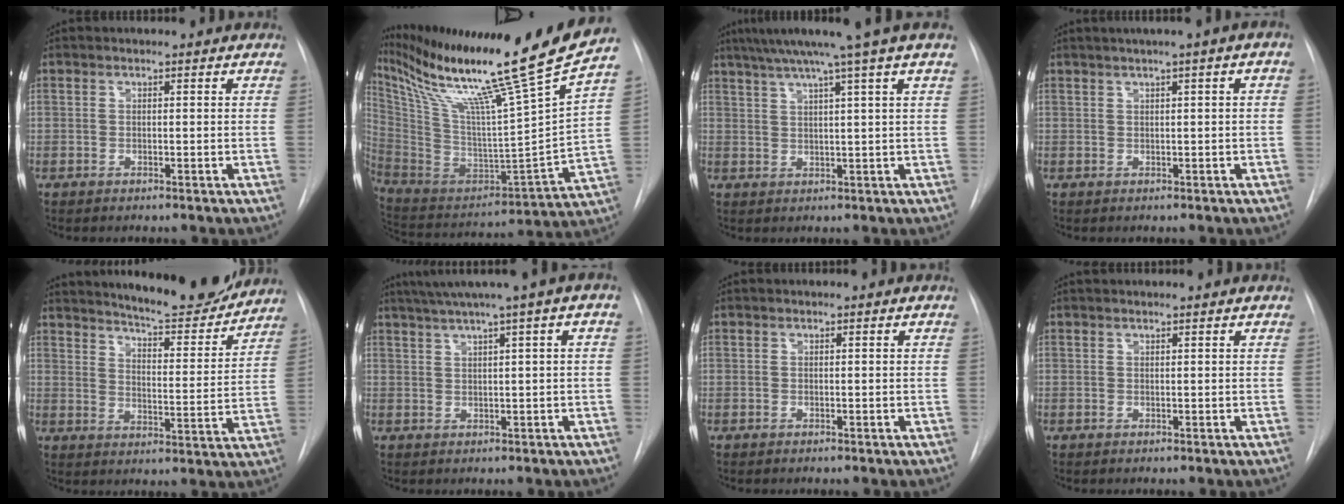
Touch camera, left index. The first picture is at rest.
{"total": 28.4, "force": [21.9, -3.1, 17.8], "torque": [-0.308, -0.068, 0.358]}
{"total": 9.4, "force": [6.8, -2.1, 6.2], "torque": [-0.097, 0.020, 0.091]}
{"total": 3.8, "force": [1.6, -0.2, 3.4], "torque": [-0.055, 0.012, 0.024]}
{"total": 16.3, "force": [15.2, 1.9, 5.6], "torque": [-0.082, -0.035, 0.205]}
{"total": 7.0, "force": [4.0, -0.6, 5.6], "torque": [-0.086, 0.029, 0.065]}
{"total": 0.0}
{"total": 2.6, "force": [2.5, -0.1, 0.8], "torque": [-0.010, 0.025, 0.034]}